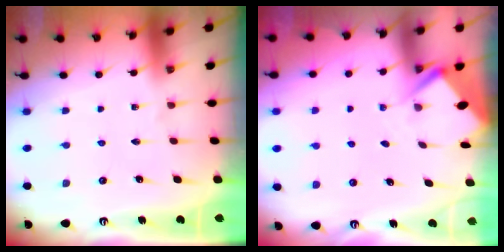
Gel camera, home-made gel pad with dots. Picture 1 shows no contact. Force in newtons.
{"total": 2.6, "press": 2.6, "slide": 0.1}